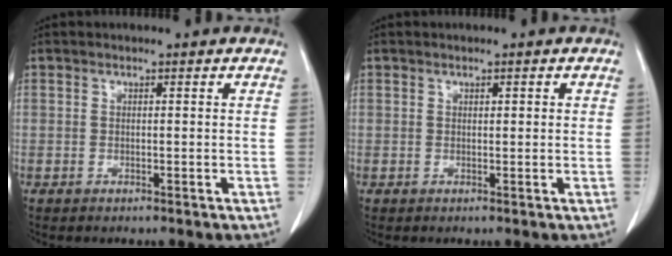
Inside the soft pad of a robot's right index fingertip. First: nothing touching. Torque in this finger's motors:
{"motor_torque": [-0.11, 0.05, -0.02, -0.01]}